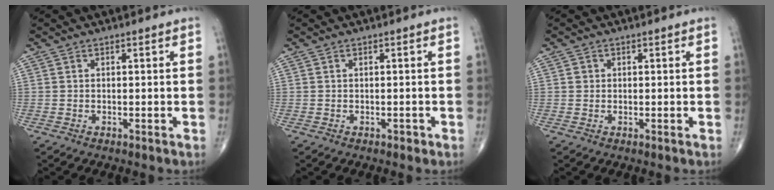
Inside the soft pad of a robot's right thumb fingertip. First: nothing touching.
{"total": 0.6, "force": [-0.3, 0.4, 0.3], "torque": [-0.002, 0.001, -0.005]}
{"total": 1.5, "force": [0.2, 1.4, 0.4], "torque": [-0.001, 0.002, 0.001]}